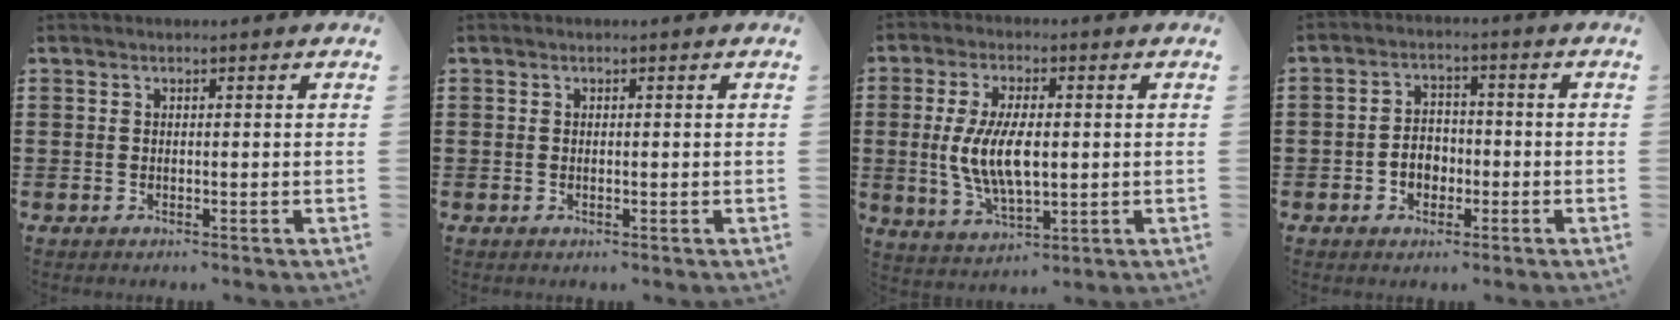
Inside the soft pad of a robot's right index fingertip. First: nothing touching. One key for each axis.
{"total": 0.0}
{"total": 8.6, "fx": 0.1, "fy": 3.7, "fz": 7.7, "tx": -0.170, "ty": -0.001, "tz": -0.004}
{"total": 3.8, "fx": -1.3, "fy": 2.8, "fz": 2.1, "tx": -0.037, "ty": 0.003, "tz": -0.028}